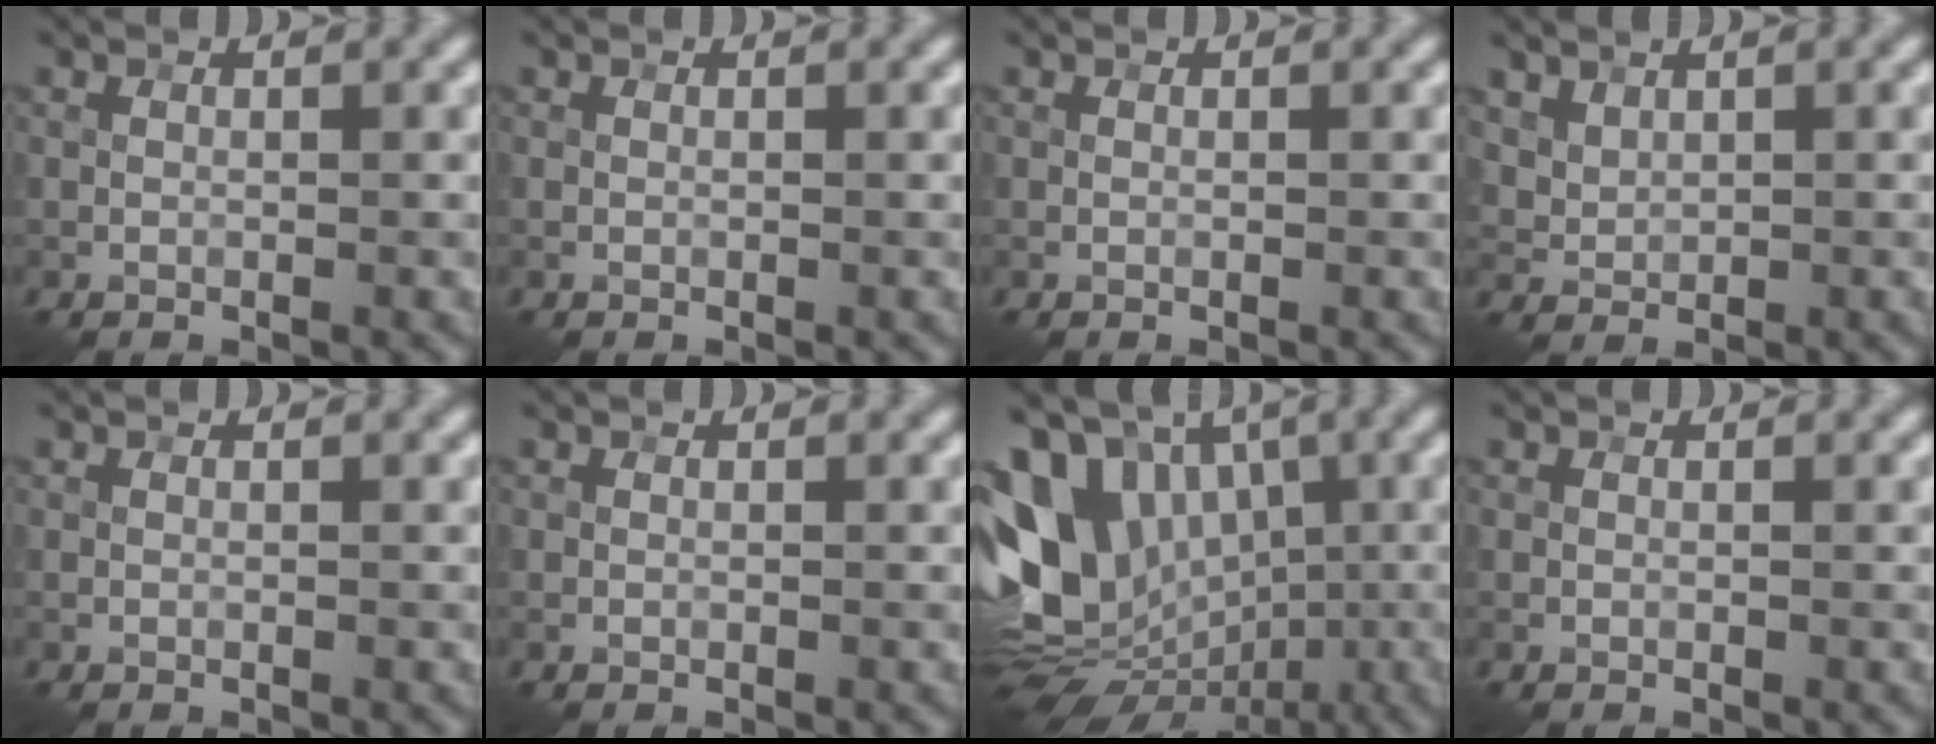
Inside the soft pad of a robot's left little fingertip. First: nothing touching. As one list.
[{"total": 0.0}, {"total": 0.0}, {"total": 1.5, "force": [1.1, 0.9, 0.5], "torque": [-0.008, -0.005, 0.035]}, {"total": 0.0}, {"total": 0.0}, {"total": 12.4, "force": [-0.2, 9.8, 7.5], "torque": [-0.146, 0.003, -0.018]}, {"total": 0.0}]